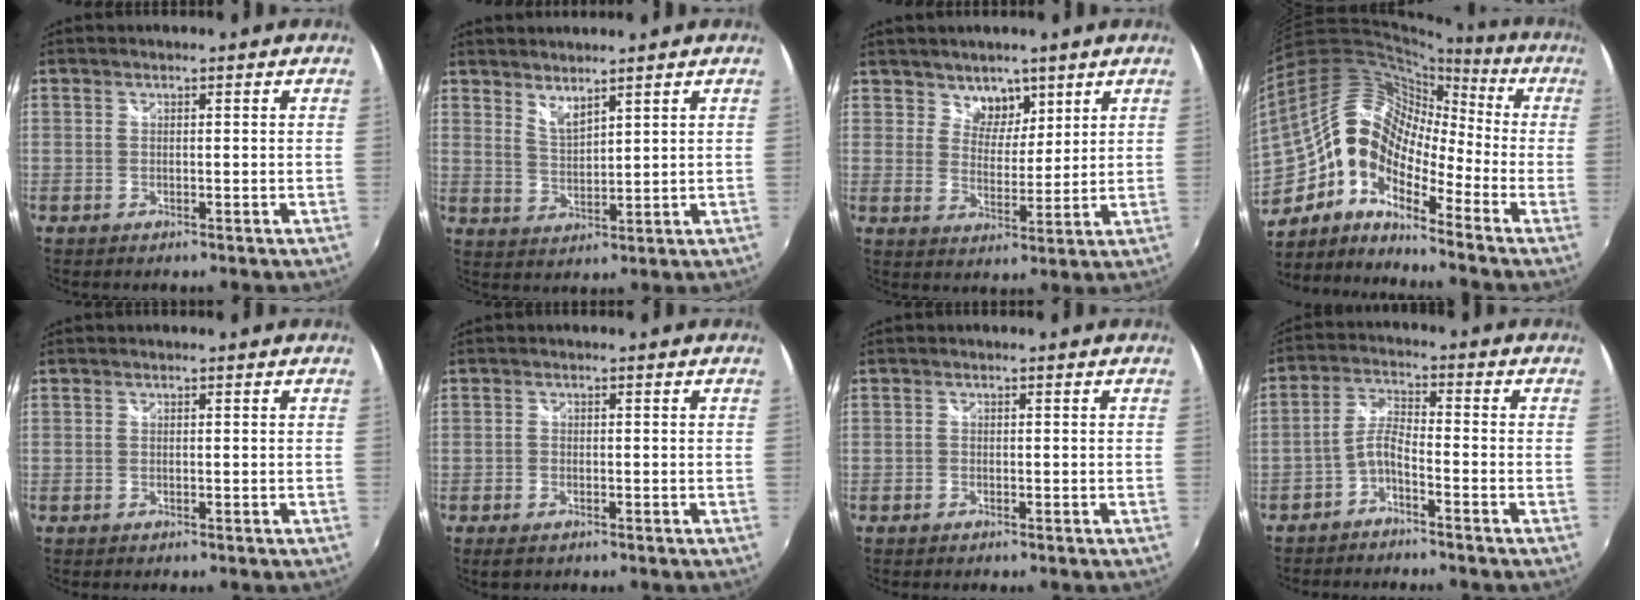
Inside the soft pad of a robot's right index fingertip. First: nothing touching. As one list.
[{"total": 3.9, "force": [3.5, 0.8, 1.6], "torque": [-0.026, -0.006, 0.062]}, {"total": 3.8, "force": [3.5, 1.5, 0.7], "torque": [-0.004, -0.002, 0.062]}, {"total": 15.9, "force": [-5.8, 9.5, 11.3], "torque": [-0.196, 0.007, -0.128]}, {"total": 0.0}, {"total": 2.3, "force": [-1.5, 1.2, 1.2], "torque": [-0.028, -0.007, -0.027]}, {"total": 0.8, "force": [-0.6, 0.5, 0.1], "torque": [-0.003, -0.001, -0.013]}, {"total": 4.0, "force": [-2.8, 0.8, 2.8], "torque": [-0.077, 0.015, -0.059]}]